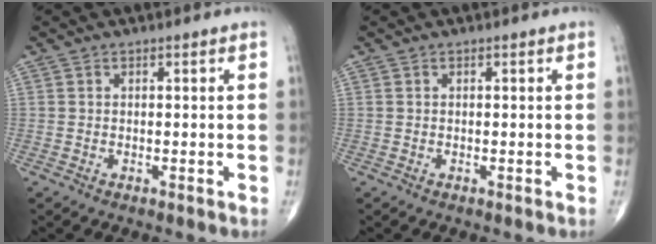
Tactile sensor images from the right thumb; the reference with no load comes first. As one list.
[{"total": 0.0}]